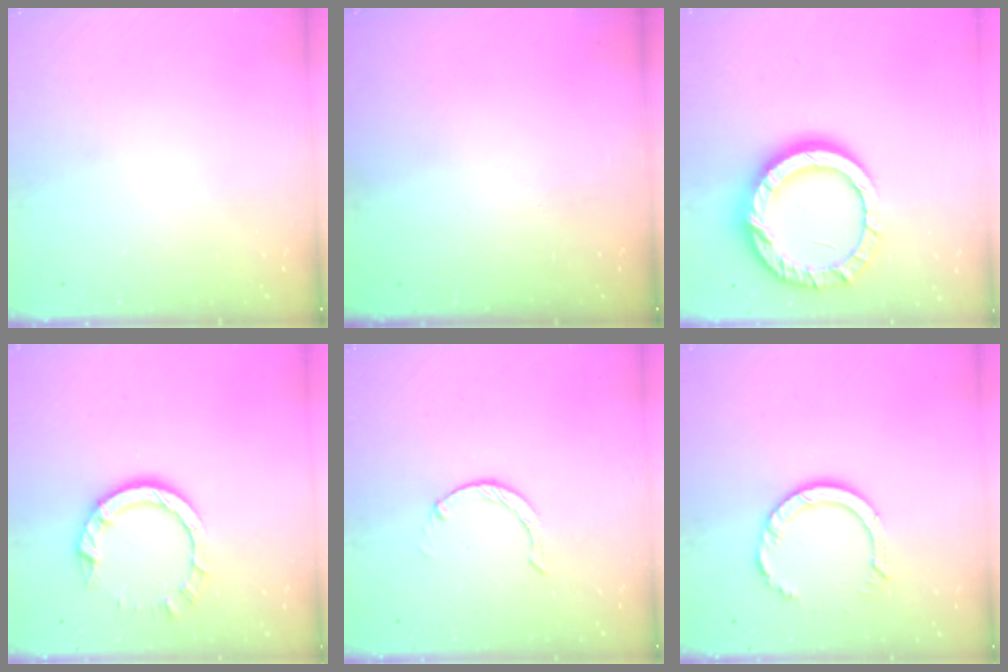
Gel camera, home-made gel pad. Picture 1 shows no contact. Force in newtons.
{"total": 0.0}
{"total": 16.4, "press": 16.3, "slide": 1.6}
{"total": 7.6, "press": 7.6, "slide": 0.8}
{"total": 0.0}
{"total": 8.3, "press": 8.2, "slide": 0.6}